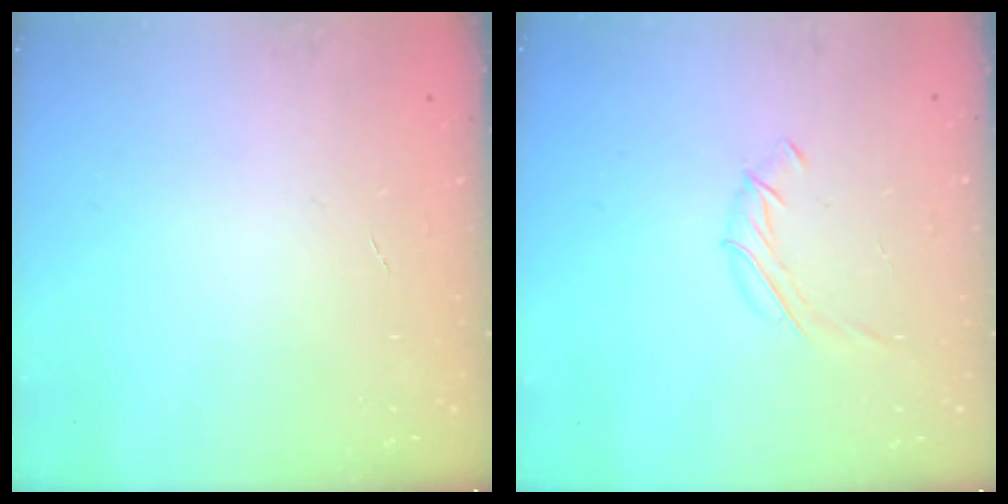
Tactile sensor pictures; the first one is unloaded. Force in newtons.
{"total": 6.1, "press": 6.1, "slide": 0.7}